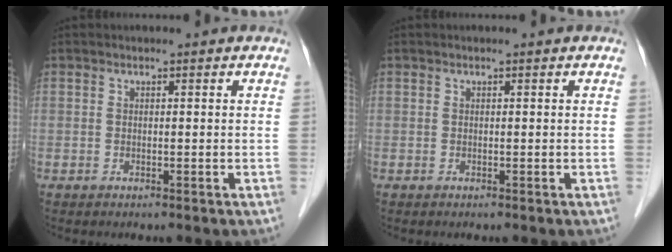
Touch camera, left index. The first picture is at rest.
{"total": 0.0}